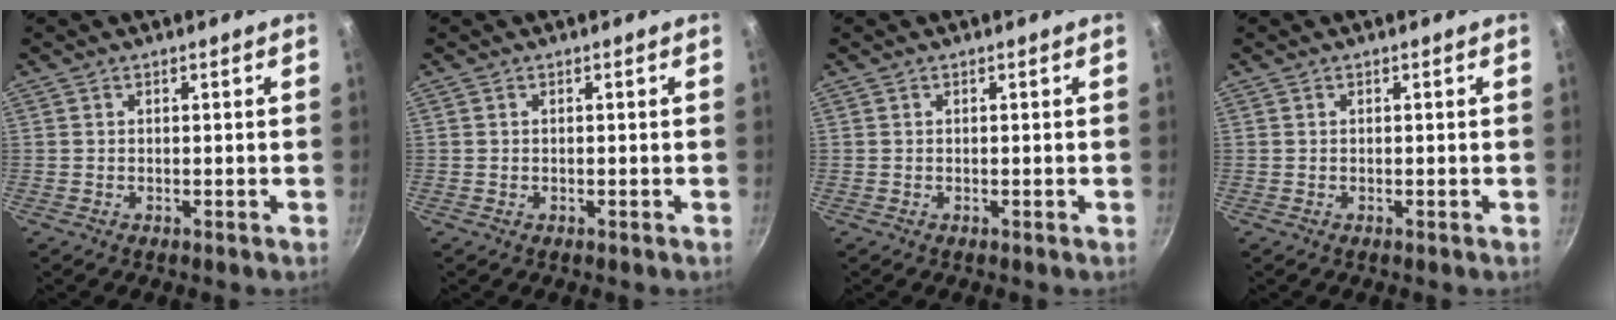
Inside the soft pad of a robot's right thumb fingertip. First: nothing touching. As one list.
[{"total": 0.0}, {"total": 0.0}, {"total": 0.0}]